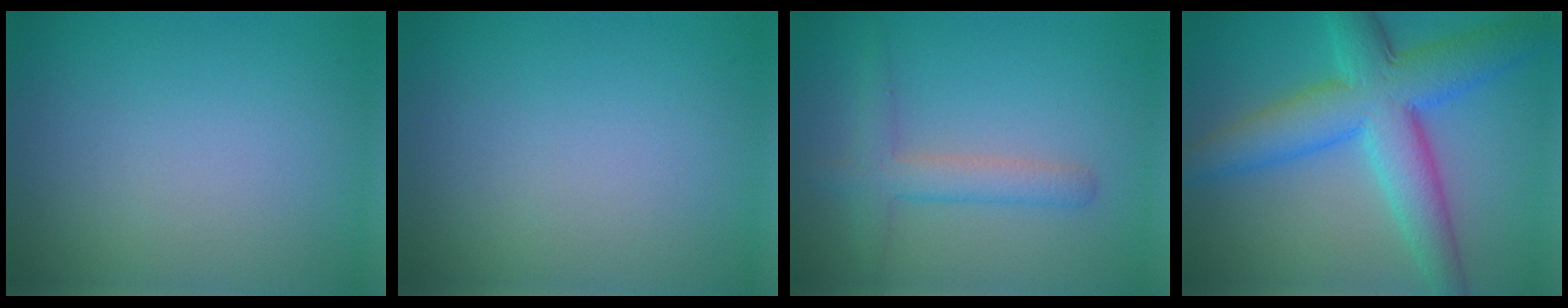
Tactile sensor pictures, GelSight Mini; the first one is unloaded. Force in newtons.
{"total": 0.0}
{"total": 2.8, "press": 2.8, "slide": 0.1}
{"total": 9.1, "press": 9.1, "slide": 0.3}